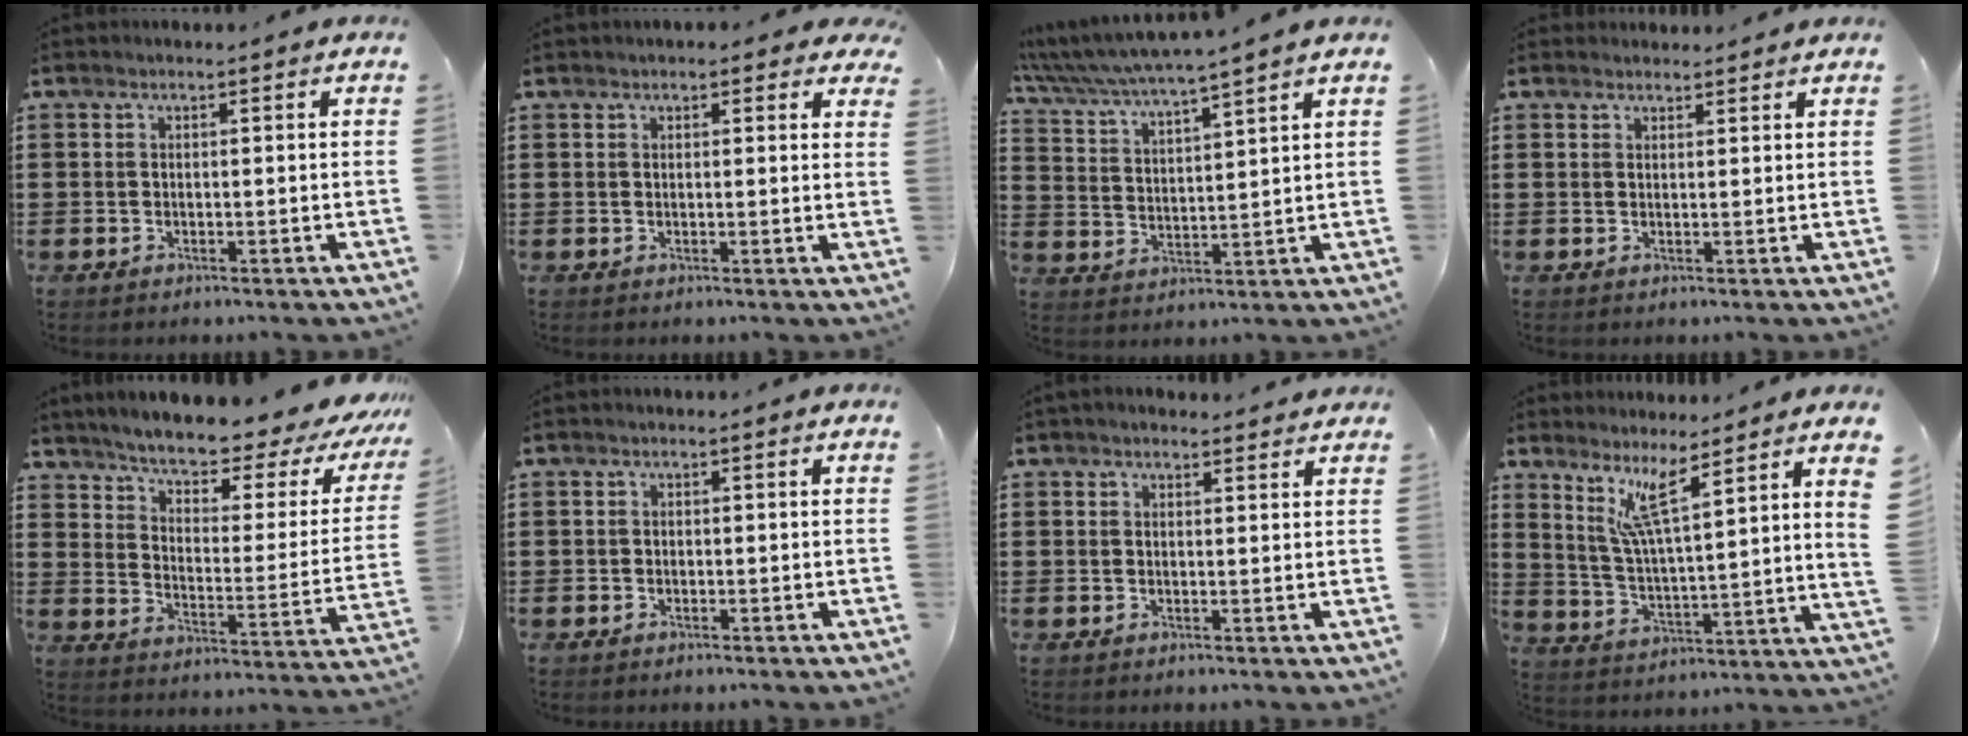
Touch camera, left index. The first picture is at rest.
{"total": 1.4, "force": [1.1, 0.7, 0.5], "torque": [-0.007, 0.003, 0.018]}
{"total": 4.3, "force": [4.0, -0.8, 1.6], "torque": [-0.050, -0.030, 0.062]}
{"total": 1.4, "force": [1.4, 0.3, 0.0], "torque": [-0.003, 0.002, 0.027]}
{"total": 5.2, "force": [4.6, 0.6, 2.4], "torque": [-0.063, -0.043, 0.070]}
{"total": 0.7, "force": [-0.4, 0.6, 0.2], "torque": [-0.005, 0.001, -0.008]}
{"total": 1.5, "force": [1.4, 0.4, 0.3], "torque": [-0.009, 0.005, 0.028]}
{"total": 8.0, "force": [6.1, -0.5, 5.1], "torque": [-0.115, -0.036, 0.101]}